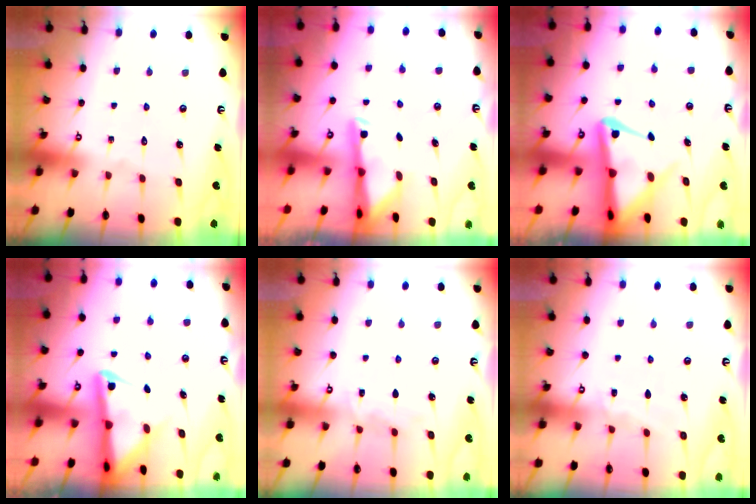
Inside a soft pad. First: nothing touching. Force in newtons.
{"total": 3.0, "press": 2.9, "slide": 0.6}
{"total": 10.1, "press": 10.0, "slide": 1.5}
{"total": 5.5, "press": 5.4, "slide": 1.2}
{"total": 5.6, "press": 5.6, "slide": 0.7}
{"total": 3.4, "press": 3.4, "slide": 0.4}